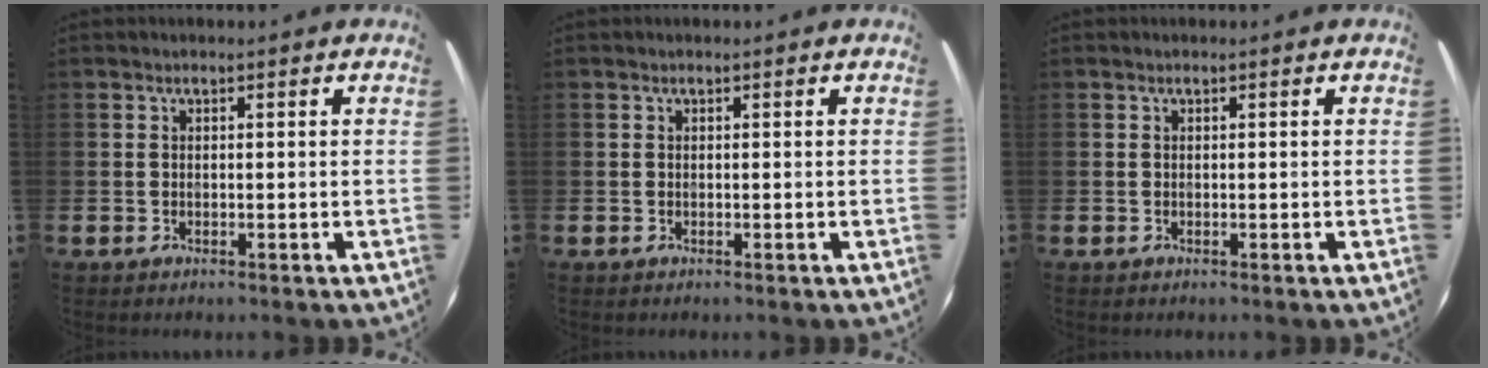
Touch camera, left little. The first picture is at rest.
{"total": 0.0}
{"total": 0.0}